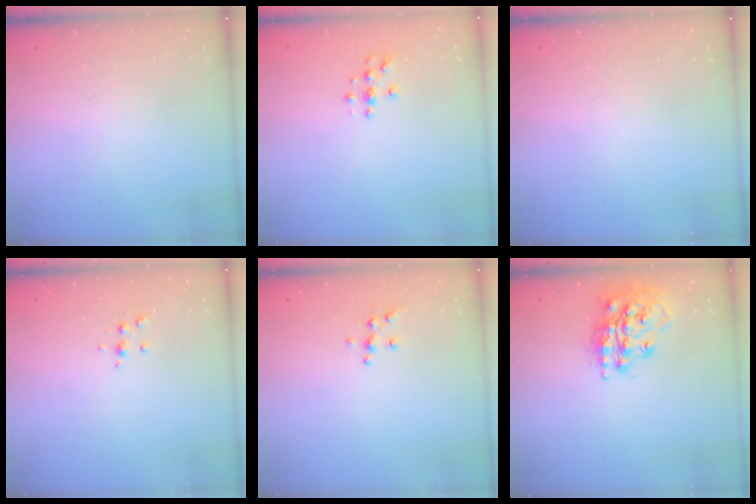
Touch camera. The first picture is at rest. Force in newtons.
{"total": 4.0, "press": 4.0, "slide": 0.5}
{"total": 0.0}
{"total": 4.9, "press": 4.8, "slide": 1.1}
{"total": 5.9, "press": 5.9, "slide": 0.5}
{"total": 16.3, "press": 16.2, "slide": 1.1}